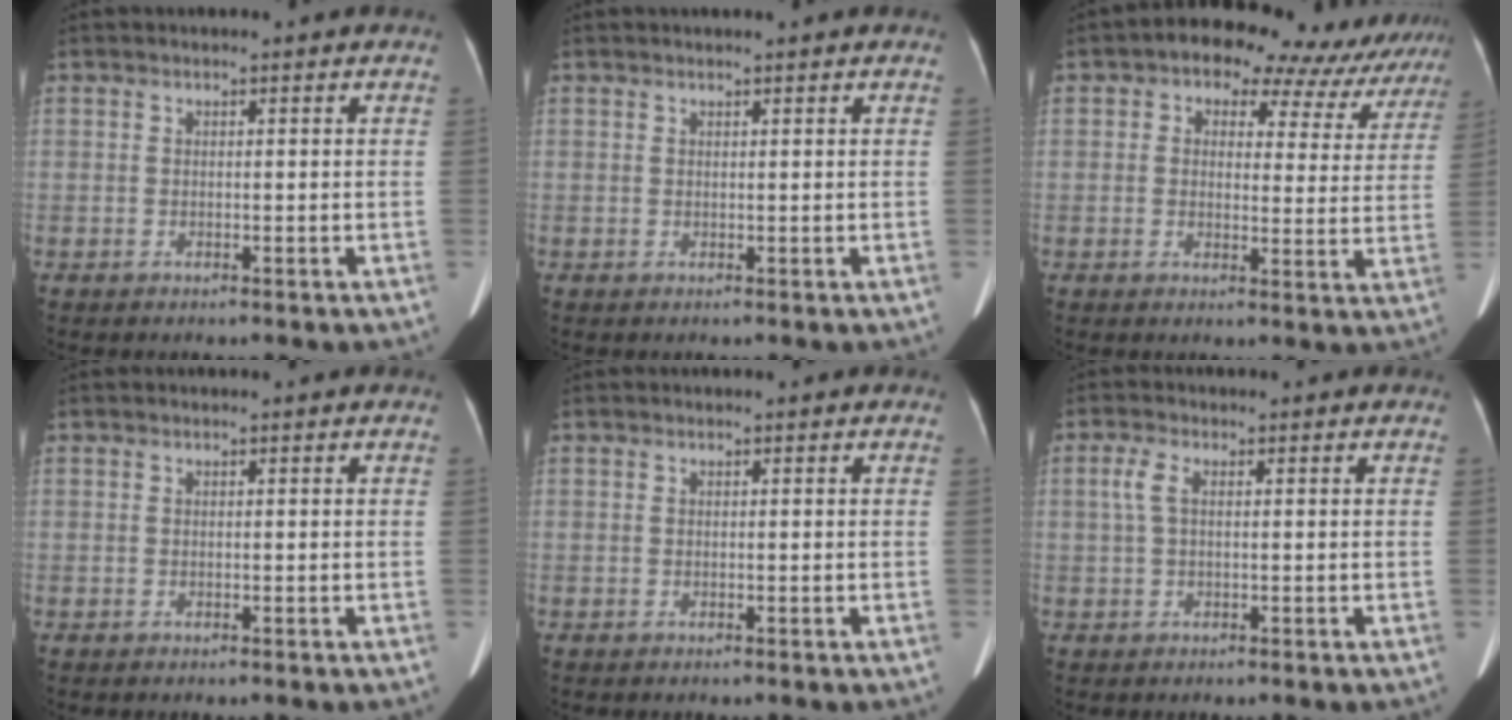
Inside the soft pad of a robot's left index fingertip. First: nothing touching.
{"total": 1.4, "force": [1.2, -0.3, 0.6], "torque": [-0.004, 0.012, 0.021]}
{"total": 14.1, "force": [10.7, 7.3, 5.5], "torque": [-0.049, 0.033, 0.107]}
{"total": 0.0}
{"total": 0.0}
{"total": 2.3, "force": [0.5, 0.8, 2.0], "torque": [-0.057, 0.011, 0.013]}